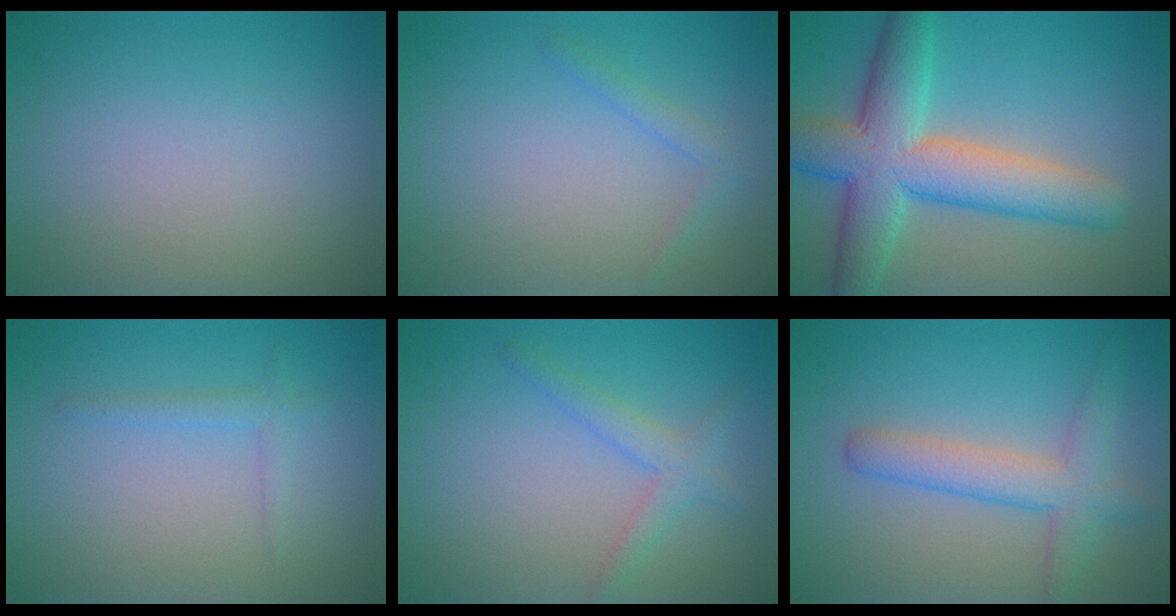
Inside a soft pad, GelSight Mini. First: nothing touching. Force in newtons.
{"total": 1.3, "press": 1.3, "slide": 0.1}
{"total": 8.9, "press": 8.8, "slide": 0.3}
{"total": 1.3, "press": 1.3, "slide": 0.1}
{"total": 2.2, "press": 2.2, "slide": 0.1}
{"total": 3.9, "press": 3.9, "slide": 0.2}